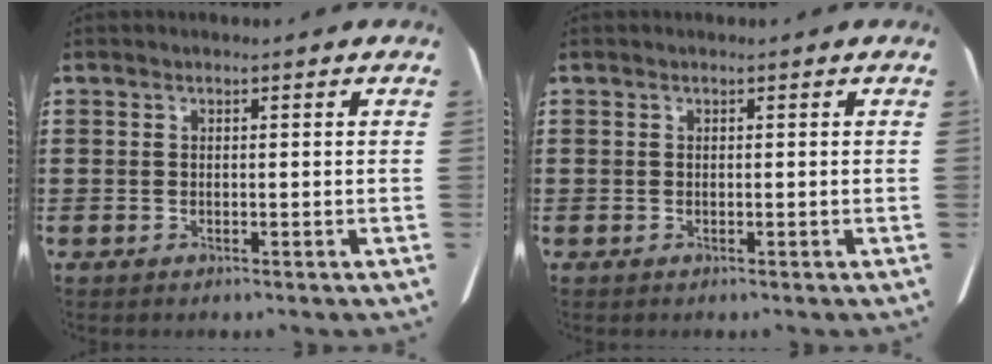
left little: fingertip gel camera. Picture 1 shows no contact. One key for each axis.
{"total": 0.0}